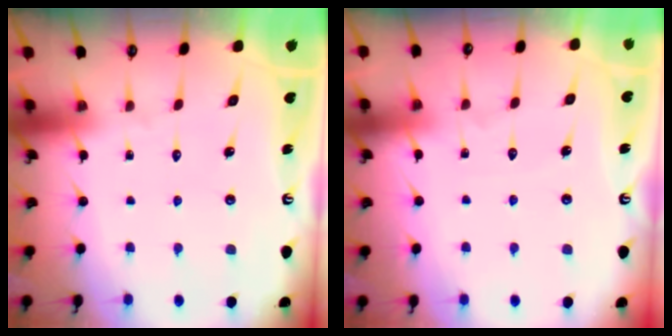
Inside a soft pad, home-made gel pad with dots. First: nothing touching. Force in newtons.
{"total": 5.1, "press": 5.1, "slide": 0.6}